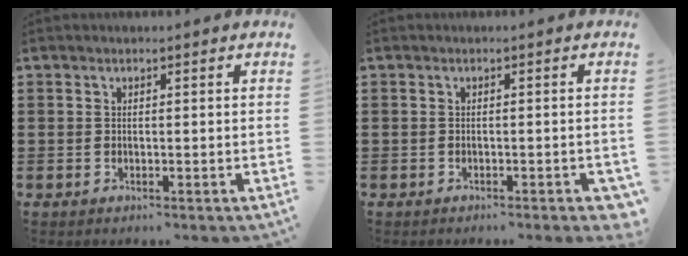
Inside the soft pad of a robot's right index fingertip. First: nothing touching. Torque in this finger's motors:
{"motor_torque": [1.87, -0.26, 1.06, 0.01]}